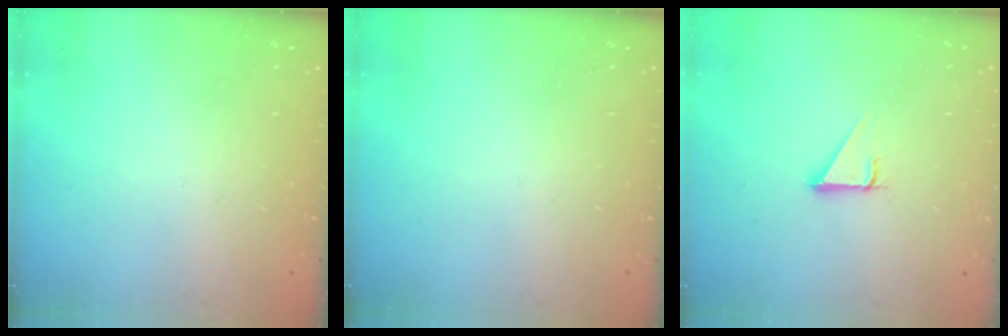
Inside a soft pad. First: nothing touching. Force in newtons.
{"total": 0.0}
{"total": 2.9, "press": 2.9, "slide": 0.1}